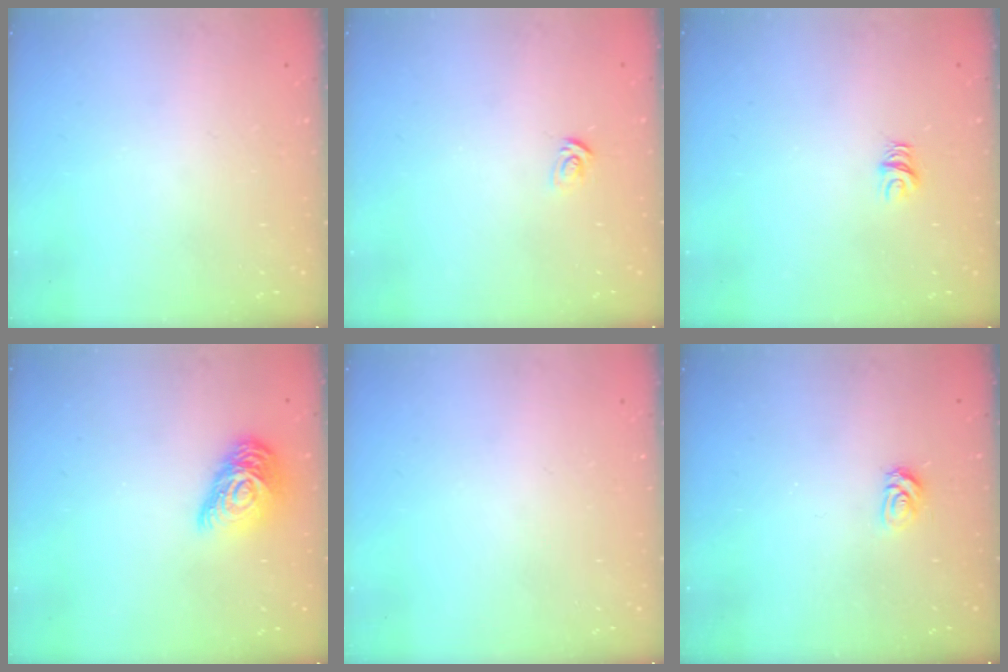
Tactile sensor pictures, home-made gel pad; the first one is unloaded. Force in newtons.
{"total": 3.6, "press": 3.6, "slide": 0.2}
{"total": 5.0, "press": 5.0, "slide": 0.0}
{"total": 13.1, "press": 13.1, "slide": 0.6}
{"total": 0.0}
{"total": 3.2, "press": 3.2, "slide": 0.5}